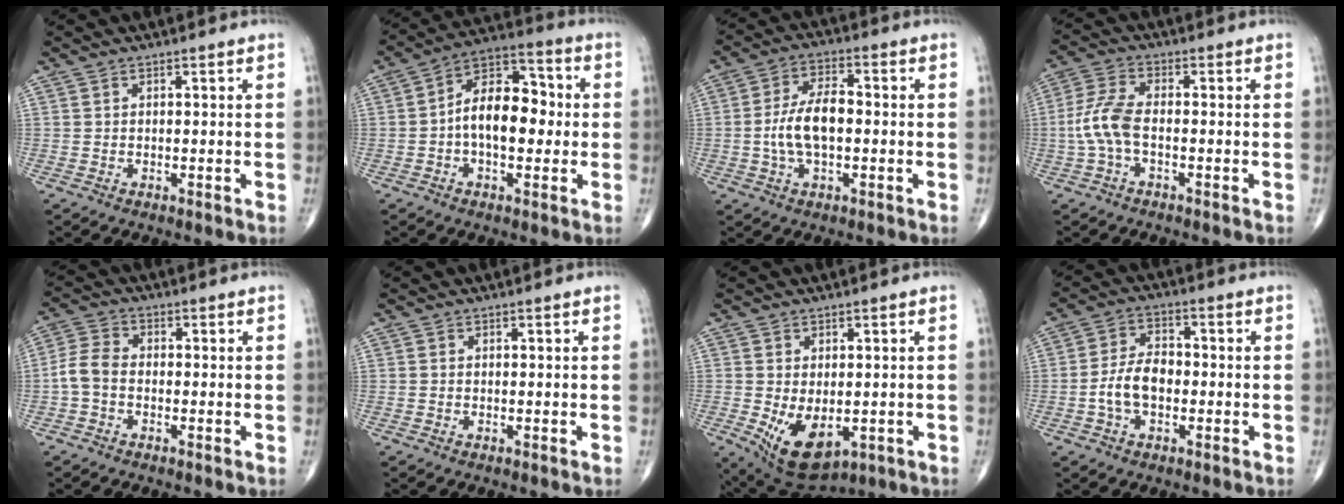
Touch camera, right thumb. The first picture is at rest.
{"total": 13.3, "force": [-0.5, 7.7, 10.9], "torque": [-0.153, 0.036, -0.018]}
{"total": 9.4, "force": [-0.9, 4.8, 8.1], "torque": [-0.158, 0.019, -0.022]}
{"total": 6.9, "force": [-1.5, 3.0, 6.0], "torque": [-0.148, 0.019, -0.035]}
{"total": 4.9, "force": [-1.2, 3.3, 3.5], "torque": [-0.071, 0.015, -0.036]}
{"total": 0.0}
{"total": 9.8, "force": [-2.1, 5.7, 7.8], "torque": [-0.120, -0.015, -0.013]}
{"total": 7.5, "force": [-1.6, 4.5, 5.7], "torque": [-0.104, 0.022, -0.037]}